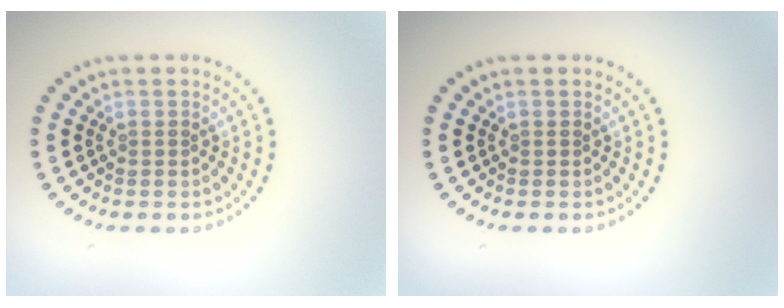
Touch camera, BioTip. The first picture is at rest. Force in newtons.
{"total": 0.0}